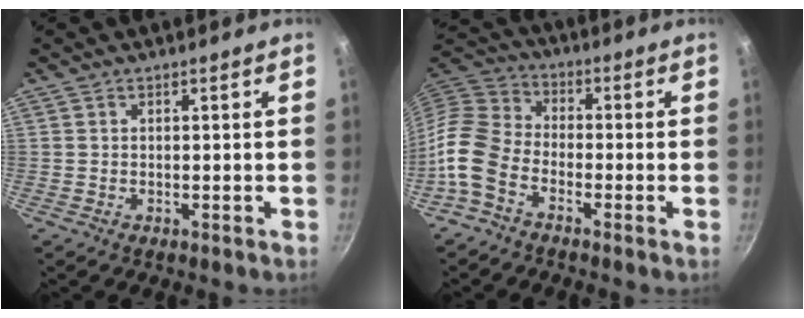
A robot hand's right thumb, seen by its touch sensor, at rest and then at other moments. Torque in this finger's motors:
{"motor_torque": [-0.07, 0.18, 0.02, -0.12, 0.12]}